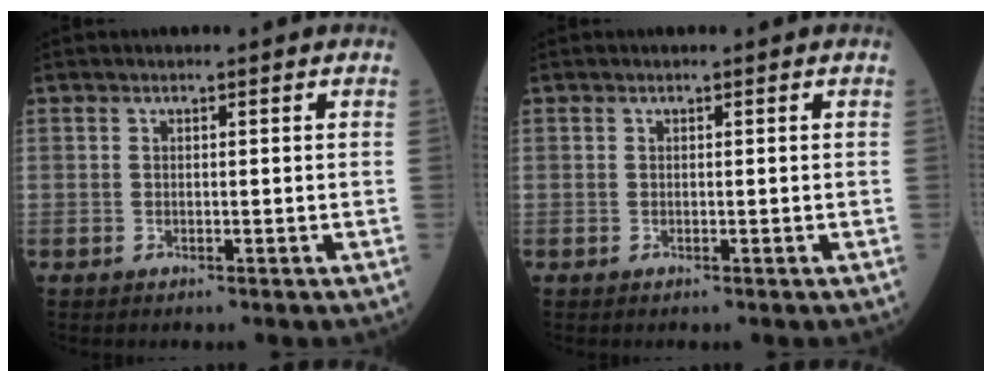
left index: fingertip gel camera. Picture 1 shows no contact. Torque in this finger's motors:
{"motor_torque": [-0.02, 0.01, 0.00, 0.00]}